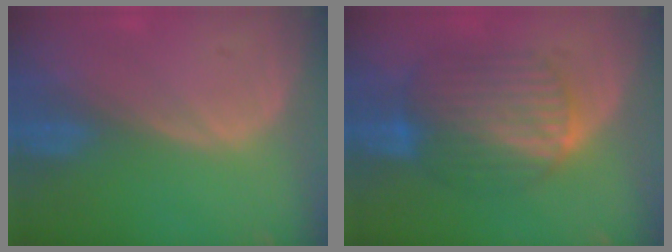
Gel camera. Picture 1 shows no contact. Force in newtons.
{"total": 8.9, "press": 8.9, "slide": 0.5}